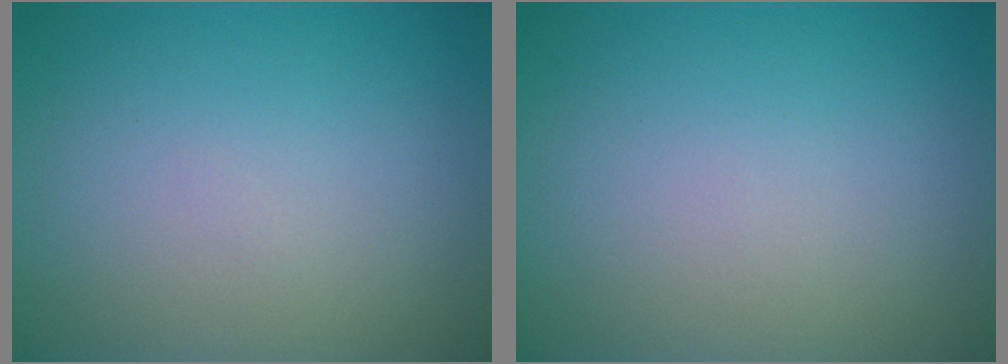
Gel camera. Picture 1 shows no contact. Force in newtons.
{"total": 0.0}